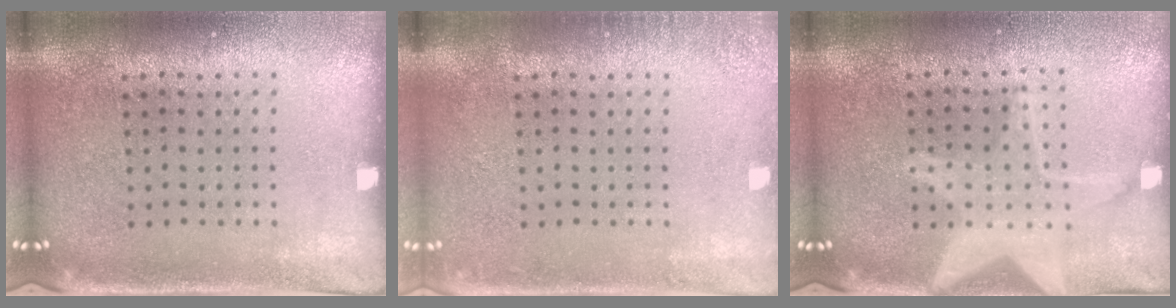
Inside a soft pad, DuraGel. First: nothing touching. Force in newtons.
{"total": 1.1, "press": 1.1, "slide": 0.1}
{"total": 3.2, "press": 3.2, "slide": 0.4}